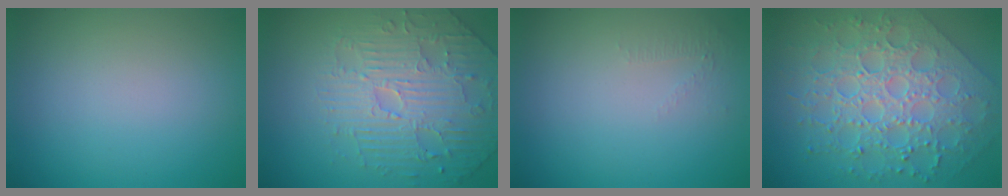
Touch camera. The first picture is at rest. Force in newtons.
{"total": 4.5, "press": 4.5, "slide": 0.4}
{"total": 0.5, "press": 0.2, "slide": 0.5}
{"total": 8.4, "press": 6.1, "slide": 5.8}